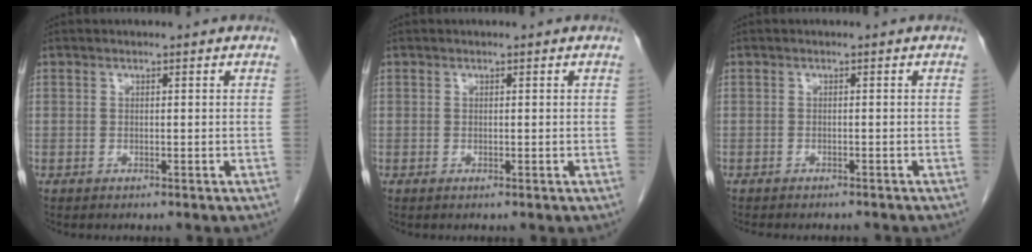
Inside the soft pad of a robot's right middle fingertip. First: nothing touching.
{"total": 0.0}
{"total": 6.0, "force": [-5.3, 1.7, 2.1], "torque": [-0.023, -0.001, -0.068]}